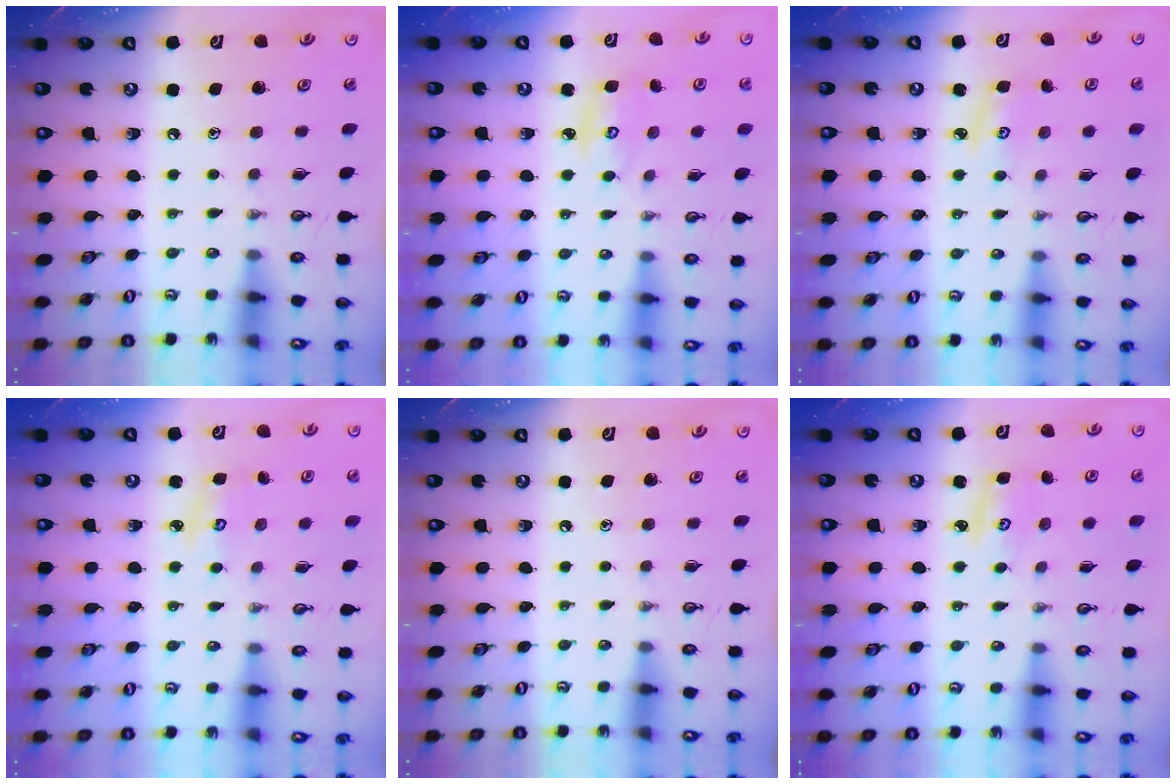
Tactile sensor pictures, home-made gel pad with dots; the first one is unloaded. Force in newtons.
{"total": 5.5, "press": 5.5, "slide": 0.3}
{"total": 3.9, "press": 3.9, "slide": 0.5}
{"total": 3.8, "press": 3.7, "slide": 0.5}
{"total": 0.0}
{"total": 2.6, "press": 2.6, "slide": 0.3}